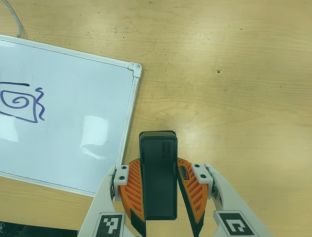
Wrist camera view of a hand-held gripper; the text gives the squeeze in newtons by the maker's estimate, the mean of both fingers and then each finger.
{"total": 6.1, "left": 4.8, "right": 7.5}